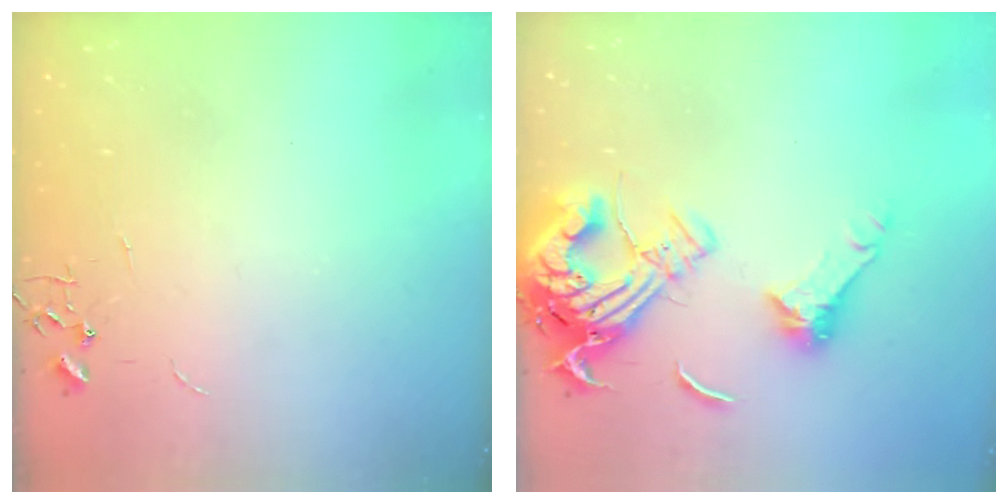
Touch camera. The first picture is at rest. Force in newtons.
{"total": 20.6, "press": 20.5, "slide": 2.2}